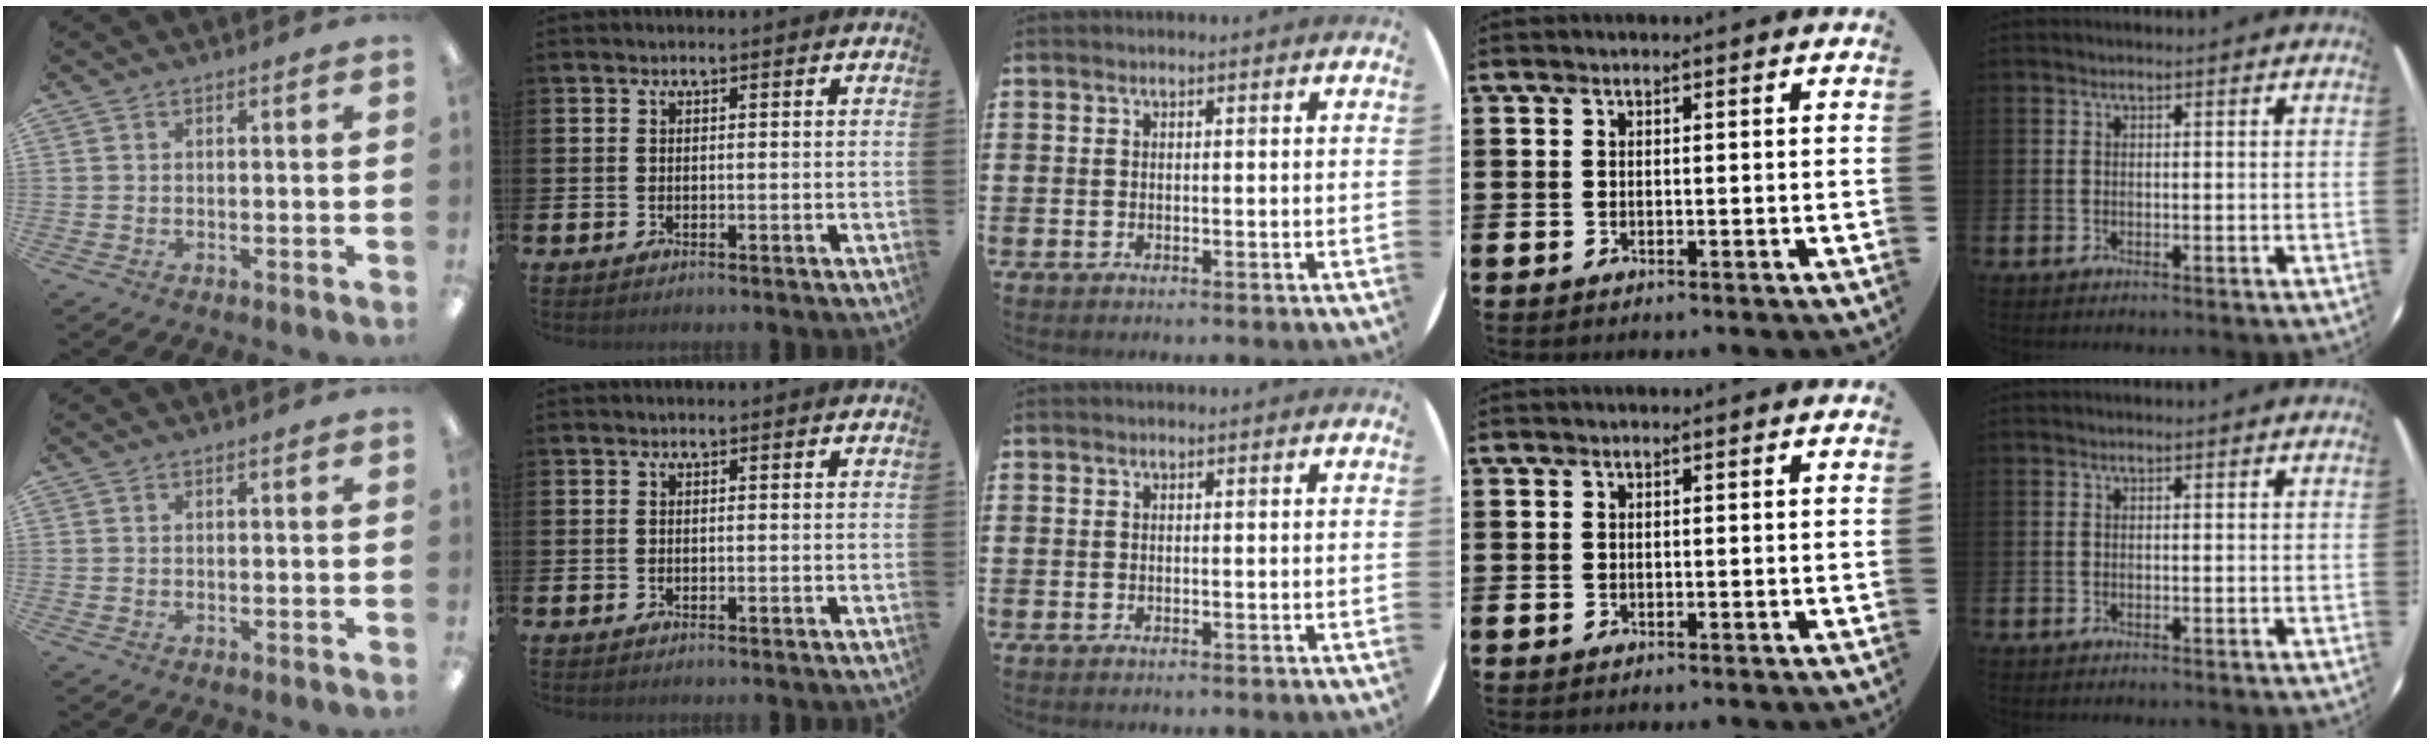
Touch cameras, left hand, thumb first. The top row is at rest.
{}